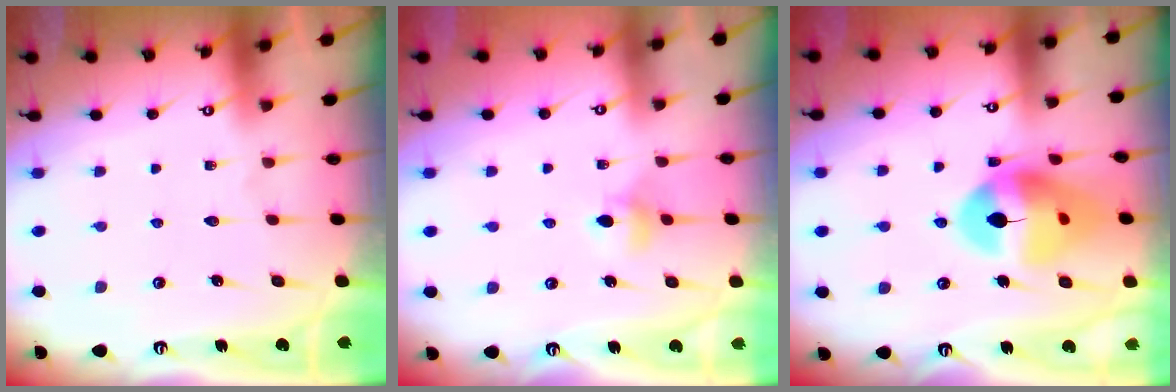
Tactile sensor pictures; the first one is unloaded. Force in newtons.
{"total": 4.4, "press": 4.4, "slide": 0.6}
{"total": 16.8, "press": 16.7, "slide": 2.1}